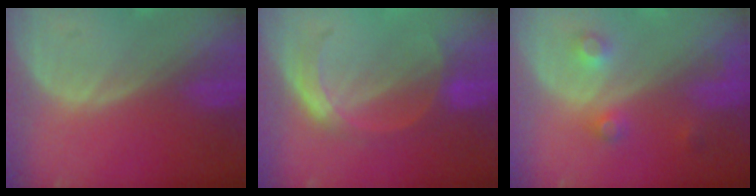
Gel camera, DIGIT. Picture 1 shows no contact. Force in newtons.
{"total": 4.6, "press": 4.5, "slide": 0.6}
{"total": 3.8, "press": 3.5, "slide": 1.4}